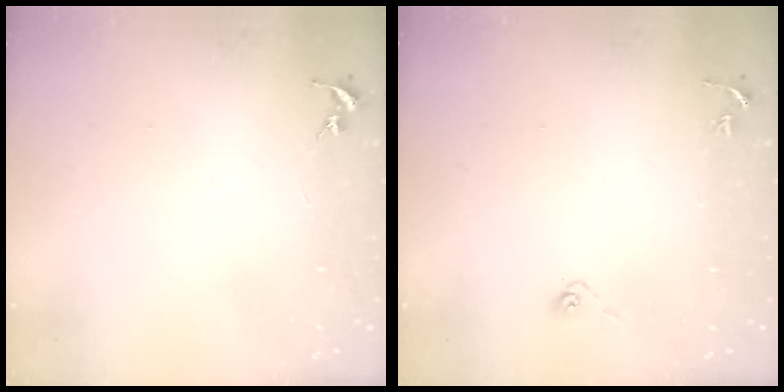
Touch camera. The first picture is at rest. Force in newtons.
{"total": 4.0, "press": 3.3, "slide": 2.2}